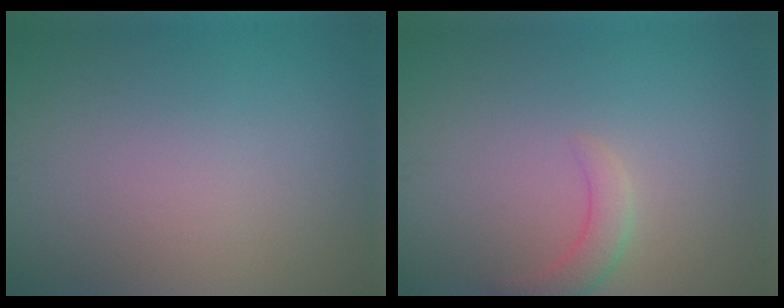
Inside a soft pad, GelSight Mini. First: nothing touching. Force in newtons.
{"total": 2.1, "press": 2.1, "slide": 0.3}